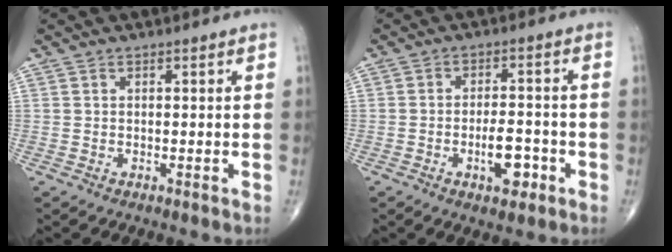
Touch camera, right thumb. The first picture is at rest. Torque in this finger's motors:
{"motor_torque": [1.82, 1.80, 1.66, -0.78, 0.58]}